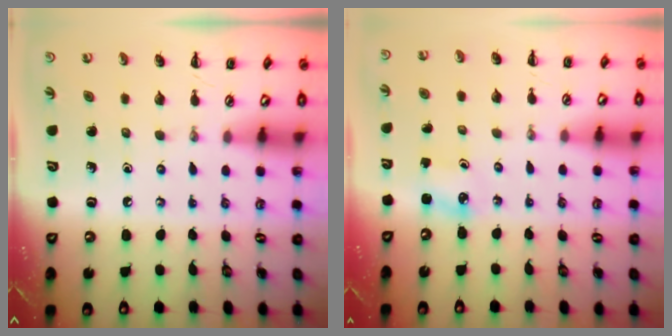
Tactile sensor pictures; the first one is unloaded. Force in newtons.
{"total": 1.9, "press": 1.8, "slide": 0.3}